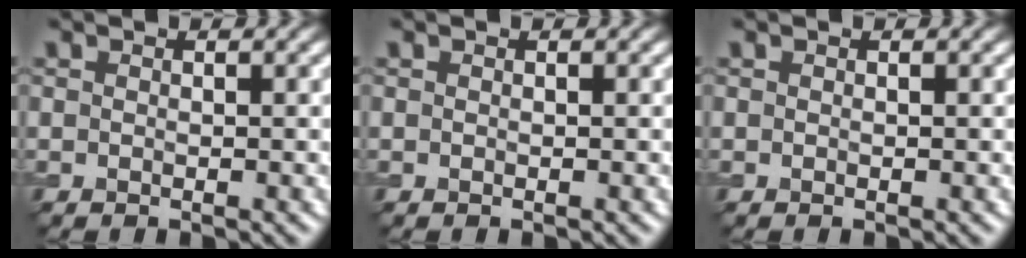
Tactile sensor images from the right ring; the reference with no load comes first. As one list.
[{"total": 0.0}, {"total": 0.0}]